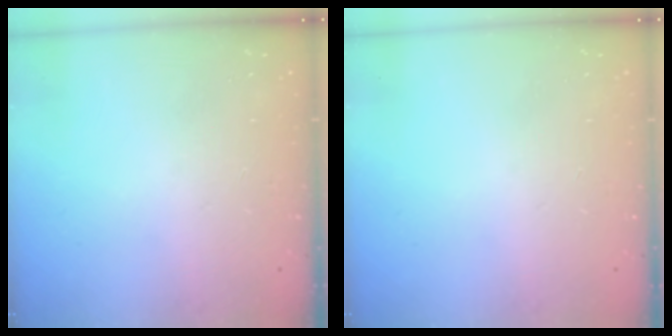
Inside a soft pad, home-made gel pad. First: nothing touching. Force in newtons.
{"total": 0.0}